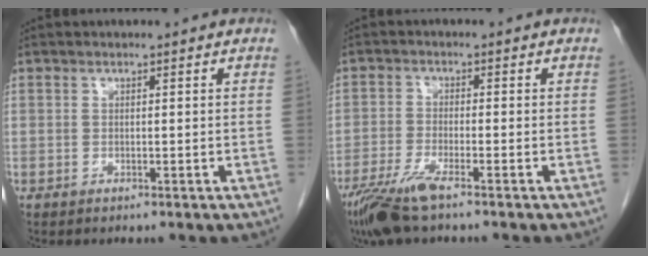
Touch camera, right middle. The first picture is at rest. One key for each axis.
{"total": 6.5, "fx": -4.5, "fy": 0.5, "fz": 4.6, "tx": -0.096, "ty": -0.018, "tz": -0.087}